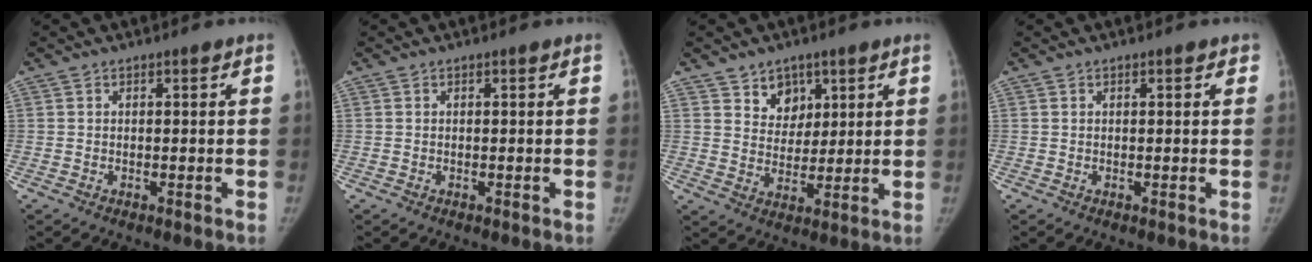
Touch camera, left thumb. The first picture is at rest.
{"total": 0.0}
{"total": 6.2, "force": [3.7, 4.7, 1.5], "torque": [0.010, -0.025, 0.068]}
{"total": 0.5, "force": [0.4, 0.3, 0.2], "torque": [0.006, 0.000, 0.000]}